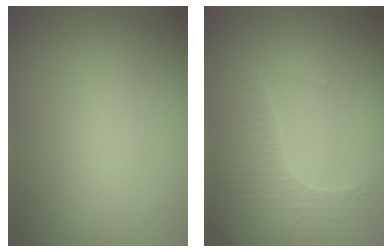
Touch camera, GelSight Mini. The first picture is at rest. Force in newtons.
{"total": 4.2, "press": 3.7, "slide": 1.8}